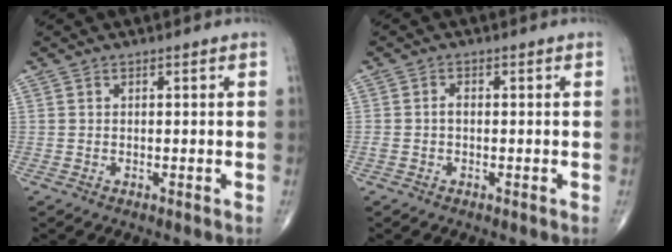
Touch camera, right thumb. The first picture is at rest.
{"total": 1.6, "force": [-0.2, 0.9, 1.3], "torque": [-0.028, 0.005, -0.005]}